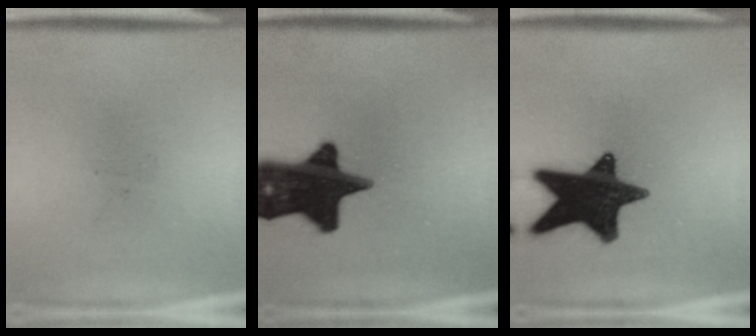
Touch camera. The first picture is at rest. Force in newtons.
{"total": 19.6}
{"total": 17.7}